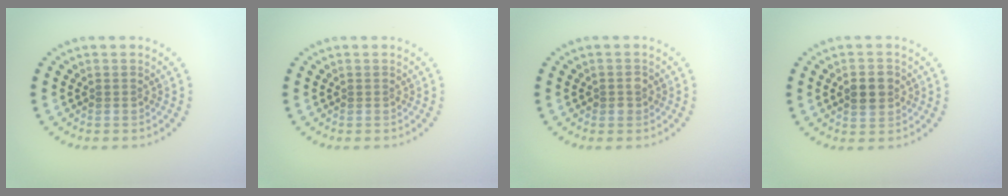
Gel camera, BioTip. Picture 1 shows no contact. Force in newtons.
{"total": 0.0}
{"total": 1.2, "press": 1.1, "slide": 0.5}
{"total": 2.8, "press": 2.8, "slide": 0.2}